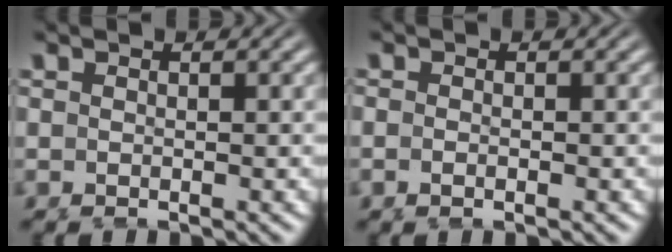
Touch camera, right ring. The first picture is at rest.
{"total": 1.1, "force": [-0.5, 0.8, 0.5], "torque": [-0.020, -0.002, -0.016]}